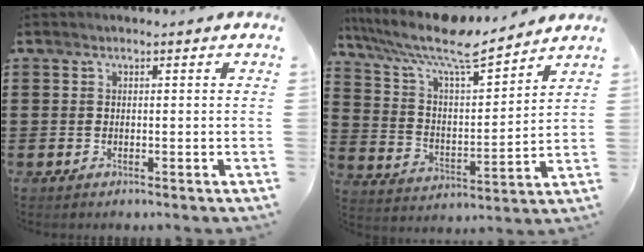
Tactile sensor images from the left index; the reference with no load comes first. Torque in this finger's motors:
{"motor_torque": [1.08, -1.06, 0.68, 0.21]}